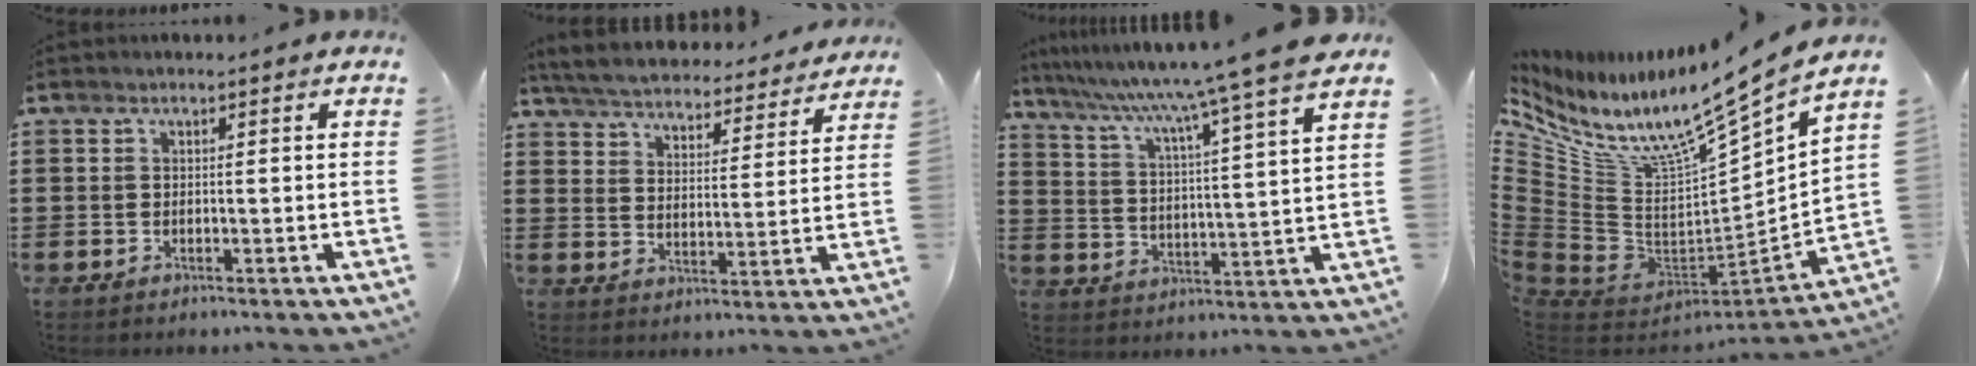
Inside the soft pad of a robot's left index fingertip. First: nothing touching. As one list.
[{"total": 5.1, "force": [5.1, -0.1, 0.5], "torque": [-0.038, -0.040, 0.084]}, {"total": 8.2, "force": [6.8, -2.0, 4.0], "torque": [-0.107, -0.059, 0.104]}, {"total": 11.1, "force": [7.8, 2.9, 7.4], "torque": [-0.147, -0.069, 0.122]}]